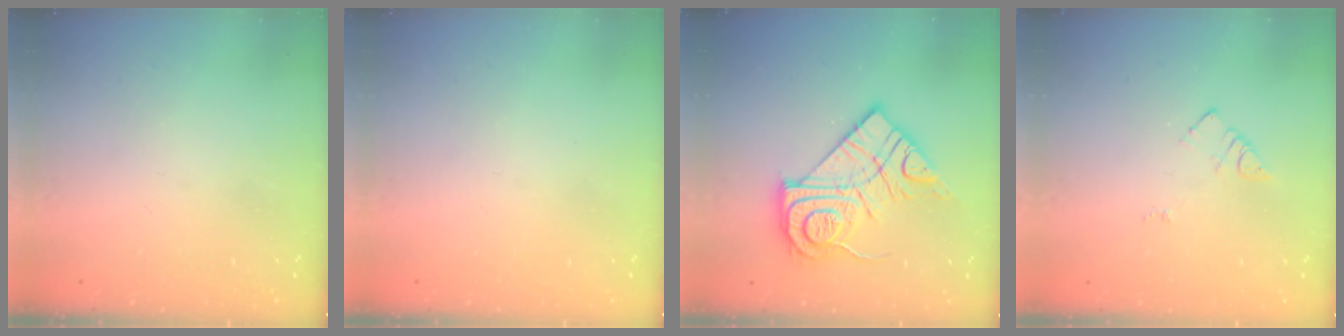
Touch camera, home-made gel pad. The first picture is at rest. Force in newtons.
{"total": 0.0}
{"total": 18.2, "press": 18.1, "slide": 1.2}
{"total": 3.7, "press": 3.7, "slide": 0.3}